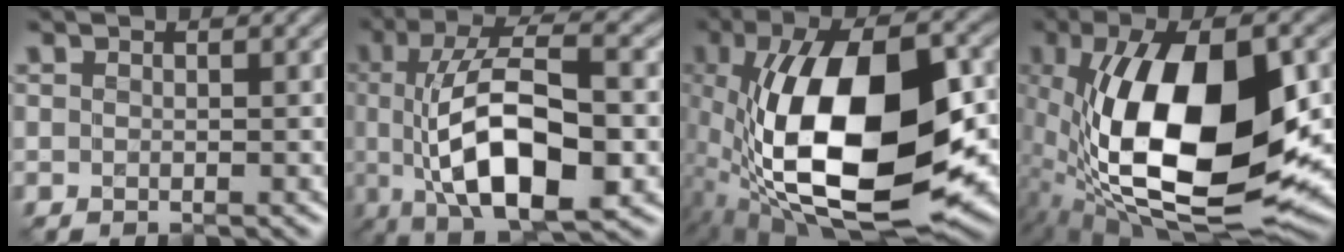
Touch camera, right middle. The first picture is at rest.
{"total": 11.6, "force": [-1.3, 4.3, 10.7], "torque": [-0.182, 0.002, -0.027]}
{"total": 17.3, "force": [-2.5, 8.3, 15.0], "torque": [-0.278, -0.014, -0.036]}
{"total": 16.5, "force": [-1.2, 7.3, 14.7], "torque": [-0.267, -0.009, -0.017]}